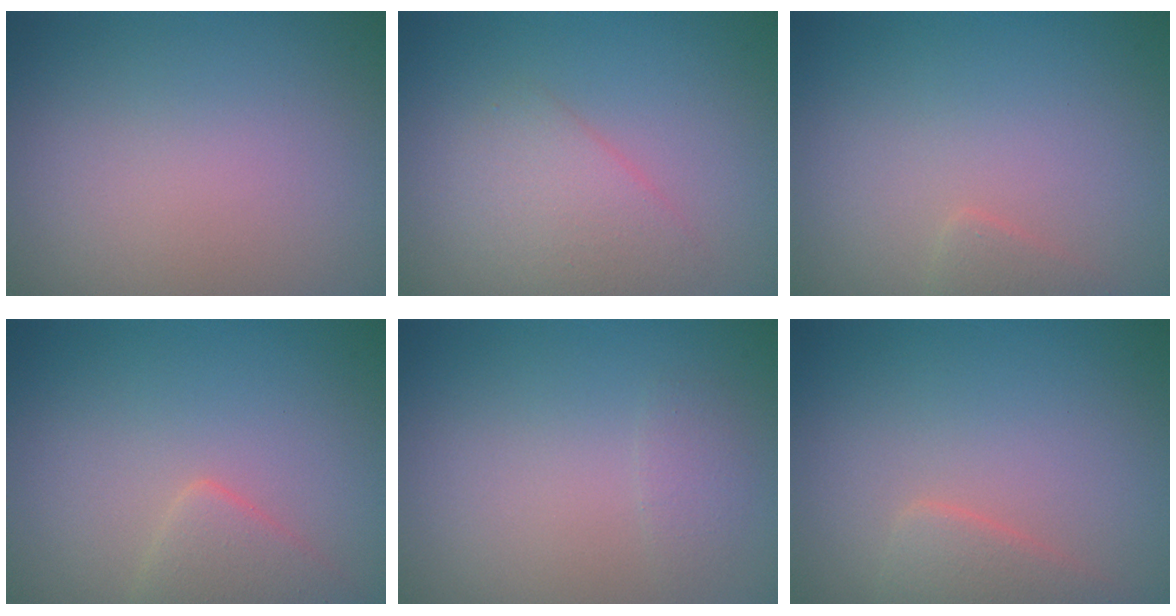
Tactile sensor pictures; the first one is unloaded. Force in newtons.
{"total": 2.4, "press": 2.4, "slide": 0.1}
{"total": 1.0, "press": 1.0, "slide": 0.1}
{"total": 2.3, "press": 2.3, "slide": 0.0}
{"total": 0.9, "press": 0.9, "slide": 0.0}
{"total": 2.3, "press": 2.3, "slide": 0.1}